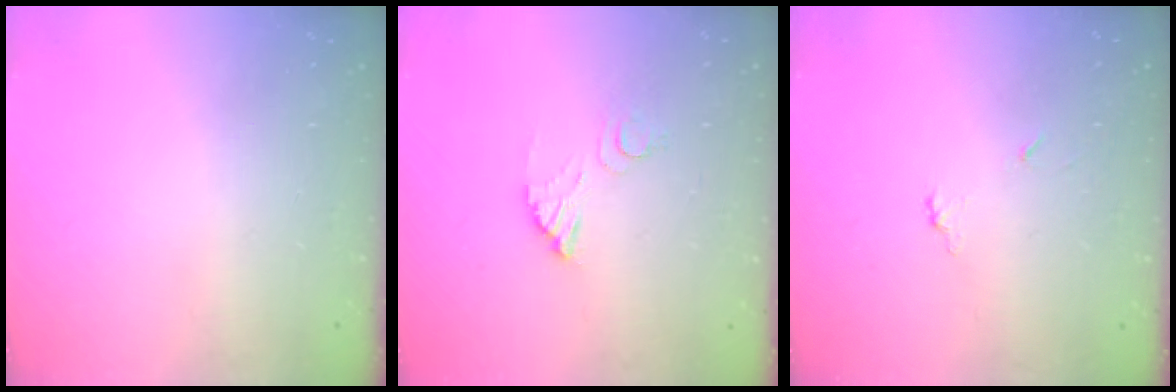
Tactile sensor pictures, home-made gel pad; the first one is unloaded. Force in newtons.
{"total": 5.4, "press": 5.4, "slide": 0.1}
{"total": 4.7, "press": 4.6, "slide": 0.3}